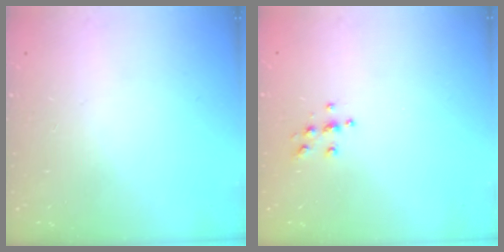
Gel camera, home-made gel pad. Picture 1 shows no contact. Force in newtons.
{"total": 5.5, "press": 5.5, "slide": 0.4}